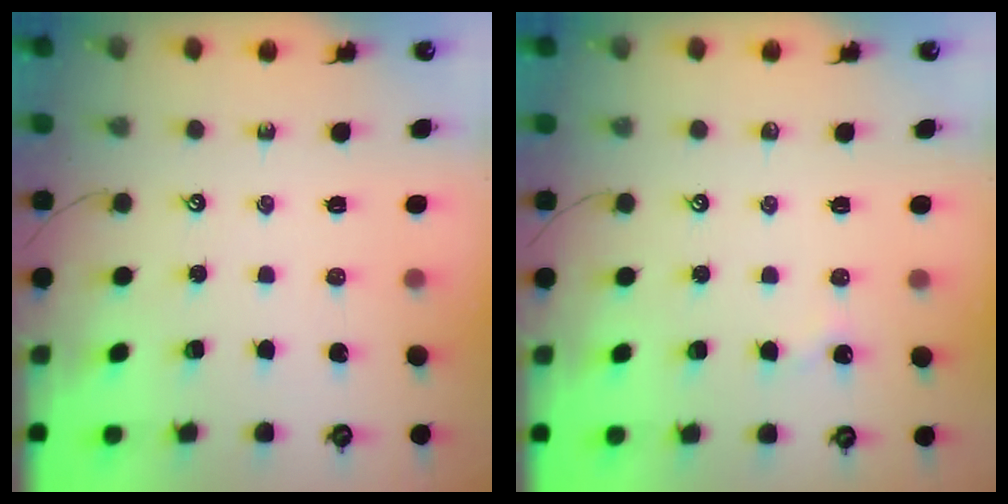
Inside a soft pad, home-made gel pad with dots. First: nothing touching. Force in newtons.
{"total": 1.1, "press": 1.0, "slide": 0.2}